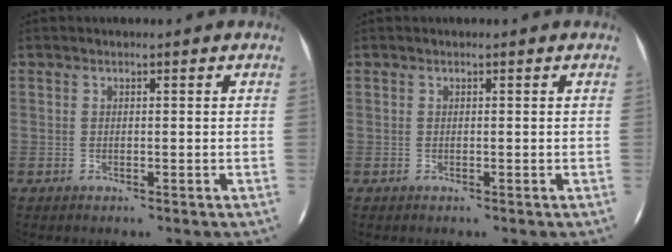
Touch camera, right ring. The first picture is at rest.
{"total": 0.0}